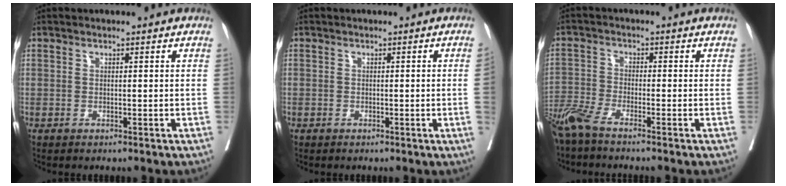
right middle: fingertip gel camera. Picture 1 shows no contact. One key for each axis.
{"total": 0.8, "fx": -0.3, "fy": 0.0, "fz": 0.8, "tx": -0.009, "ty": 0.002, "tz": -0.006}
{"total": 5.3, "fx": -4.5, "fy": 0.1, "fz": 2.9, "tx": -0.065, "ty": -0.015, "tz": -0.094}